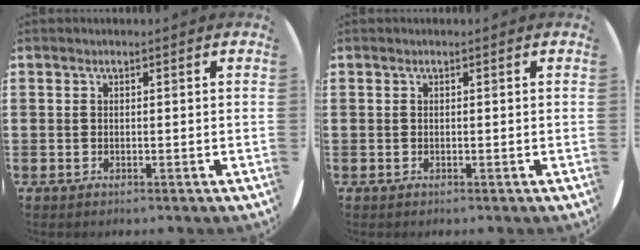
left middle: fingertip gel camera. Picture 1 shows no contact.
{"total": 0.0}